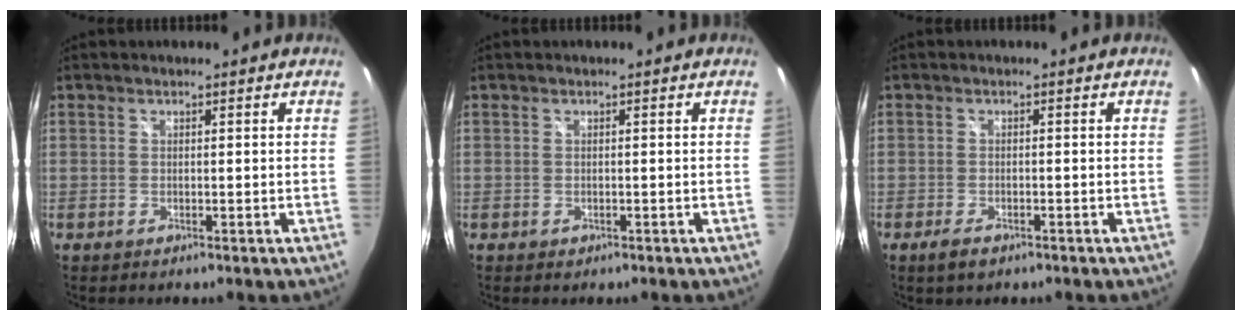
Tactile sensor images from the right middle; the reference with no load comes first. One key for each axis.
{"total": 0.7, "fx": -0.3, "fy": 0.5, "fz": 0.1, "tx": -0.002, "ty": -0.004, "tz": -0.005}
{"total": 3.1, "fx": -2.1, "fy": 1.4, "fz": 1.9, "tx": -0.042, "ty": -0.008, "tz": -0.037}